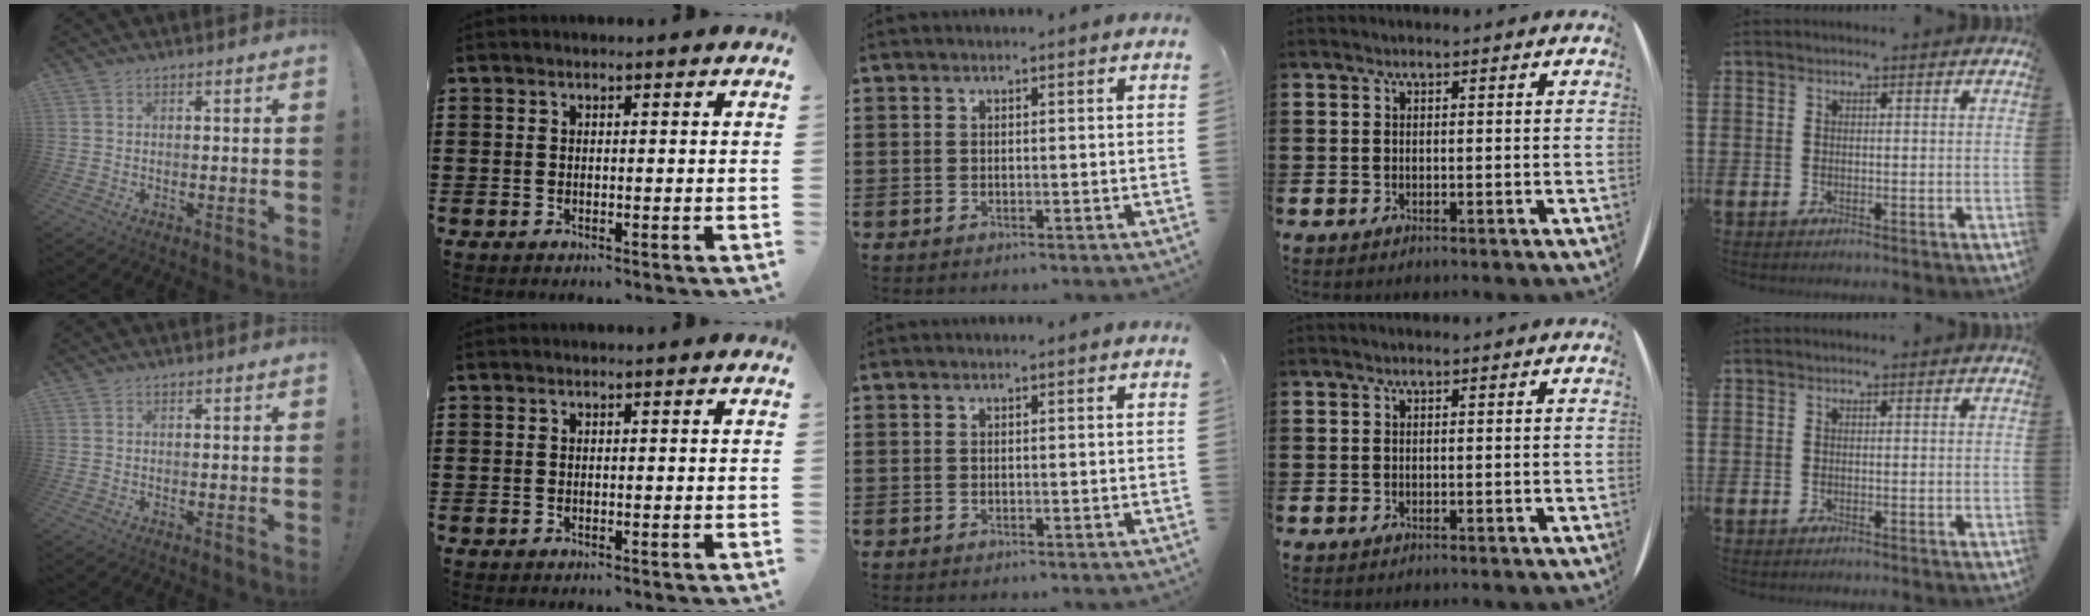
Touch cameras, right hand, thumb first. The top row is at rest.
{}